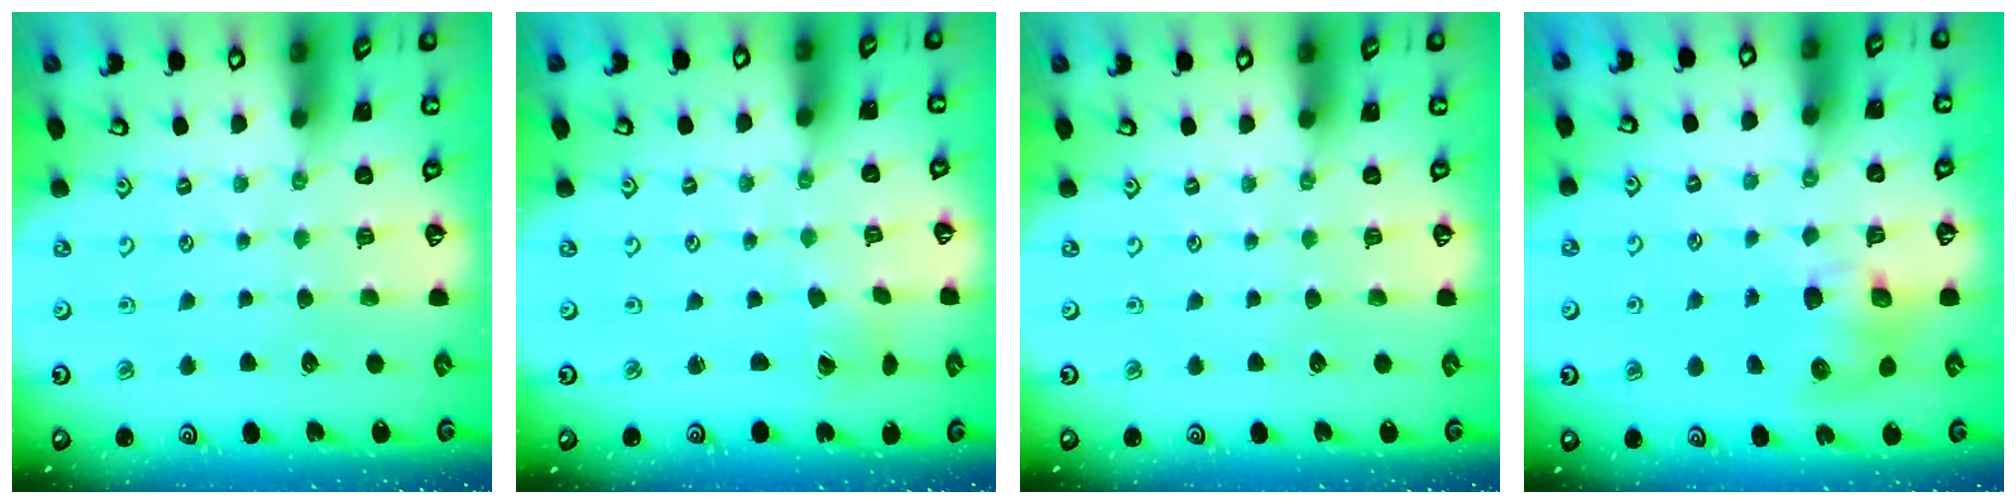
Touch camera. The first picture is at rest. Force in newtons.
{"total": 0.8, "press": 0.8, "slide": 0.1}
{"total": 0.0}
{"total": 9.2, "press": 9.1, "slide": 1.2}